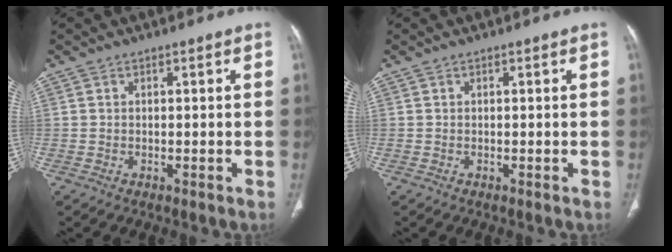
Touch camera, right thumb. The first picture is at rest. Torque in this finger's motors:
{"motor_torque": [0.00, 0.01, -0.07, 0.06, 0.00]}